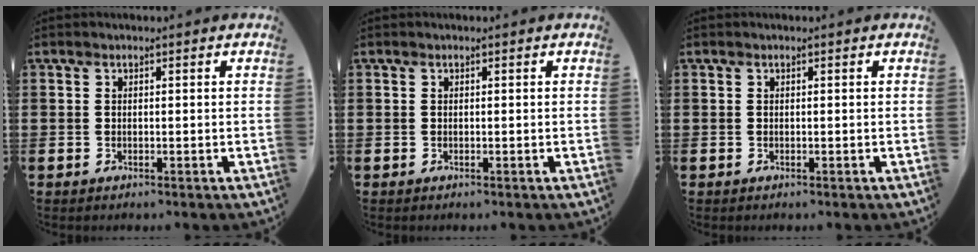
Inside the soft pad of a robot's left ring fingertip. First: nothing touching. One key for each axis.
{"total": 0.0}
{"total": 0.0}